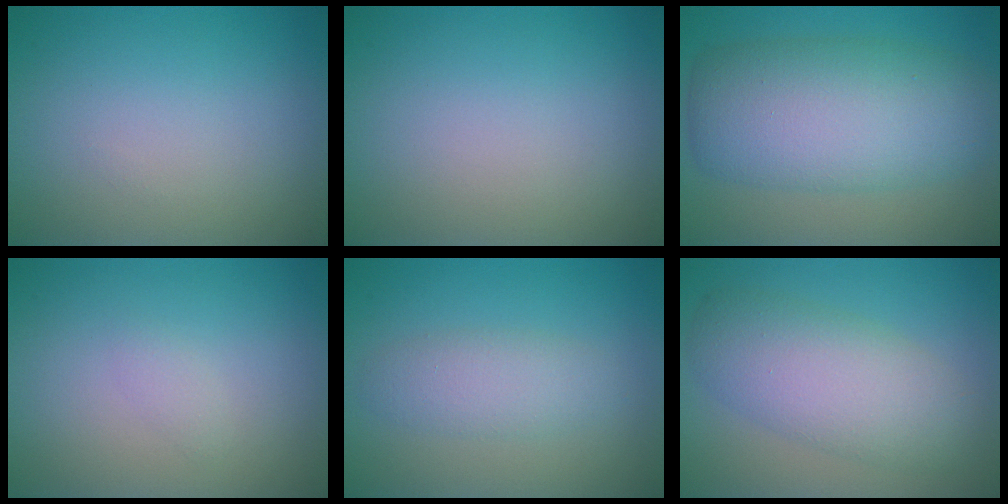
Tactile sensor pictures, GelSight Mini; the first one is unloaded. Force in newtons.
{"total": 0.0}
{"total": 9.4, "press": 9.4, "slide": 0.5}
{"total": 0.8, "press": 0.8, "slide": 0.0}
{"total": 2.7, "press": 2.7, "slide": 0.1}
{"total": 6.1, "press": 6.1, "slide": 0.4}